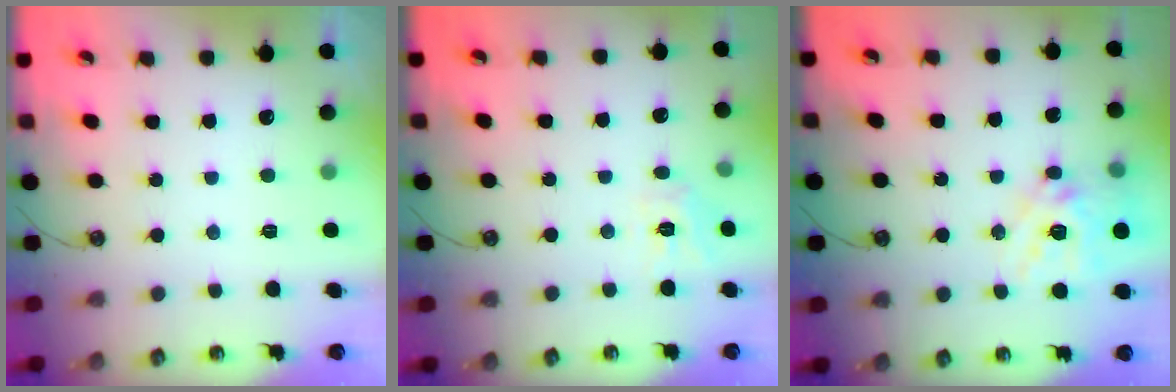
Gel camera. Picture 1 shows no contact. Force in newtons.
{"total": 6.3, "press": 6.3, "slide": 0.5}
{"total": 15.6, "press": 15.5, "slide": 1.4}